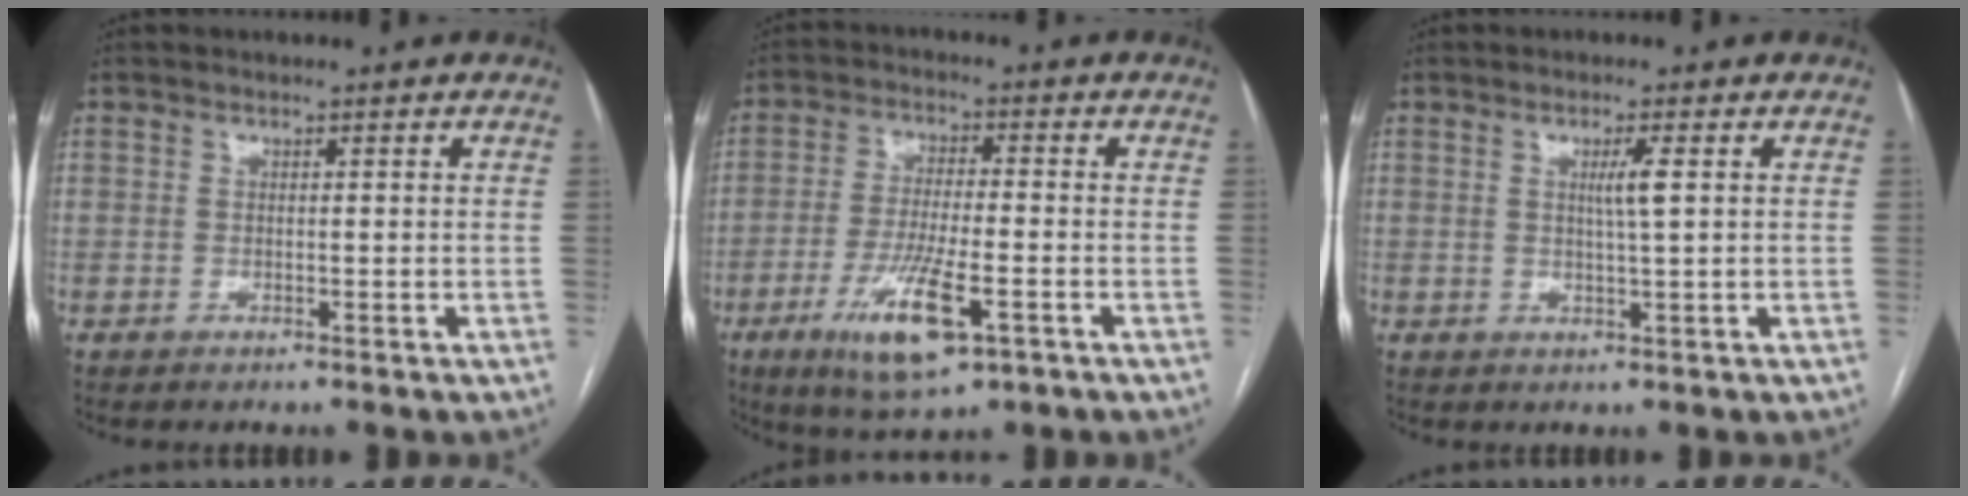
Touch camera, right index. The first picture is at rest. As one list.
[{"total": 10.9, "force": [-4.9, 2.2, 9.6], "torque": [-0.184, -0.021, -0.080]}, {"total": 2.7, "force": [0.6, -0.4, 2.6], "torque": [-0.048, -0.003, 0.011]}]